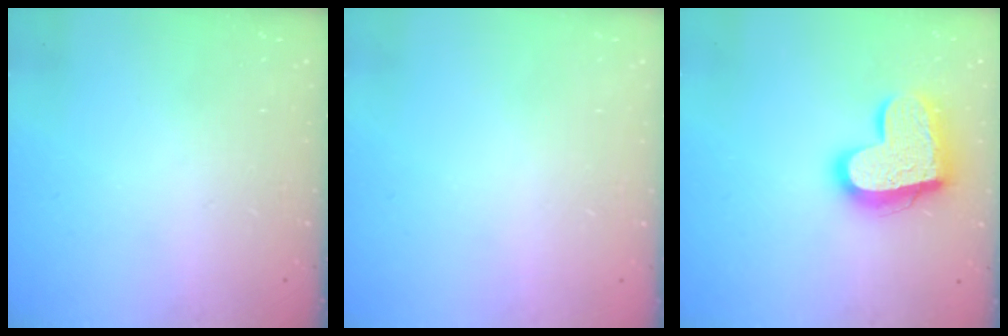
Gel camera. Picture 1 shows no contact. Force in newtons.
{"total": 0.6, "press": 0.5, "slide": 0.2}
{"total": 18.2, "press": 18.2, "slide": 1.6}